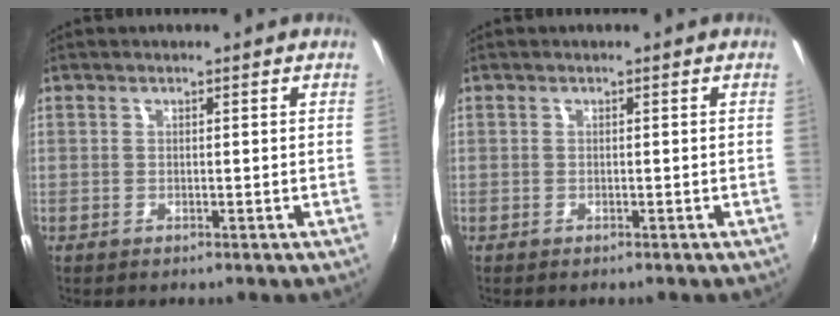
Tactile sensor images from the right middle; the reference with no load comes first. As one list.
[{"total": 0.6, "force": [-0.4, 0.4, -0.1], "torque": [0.001, -0.003, -0.007]}]